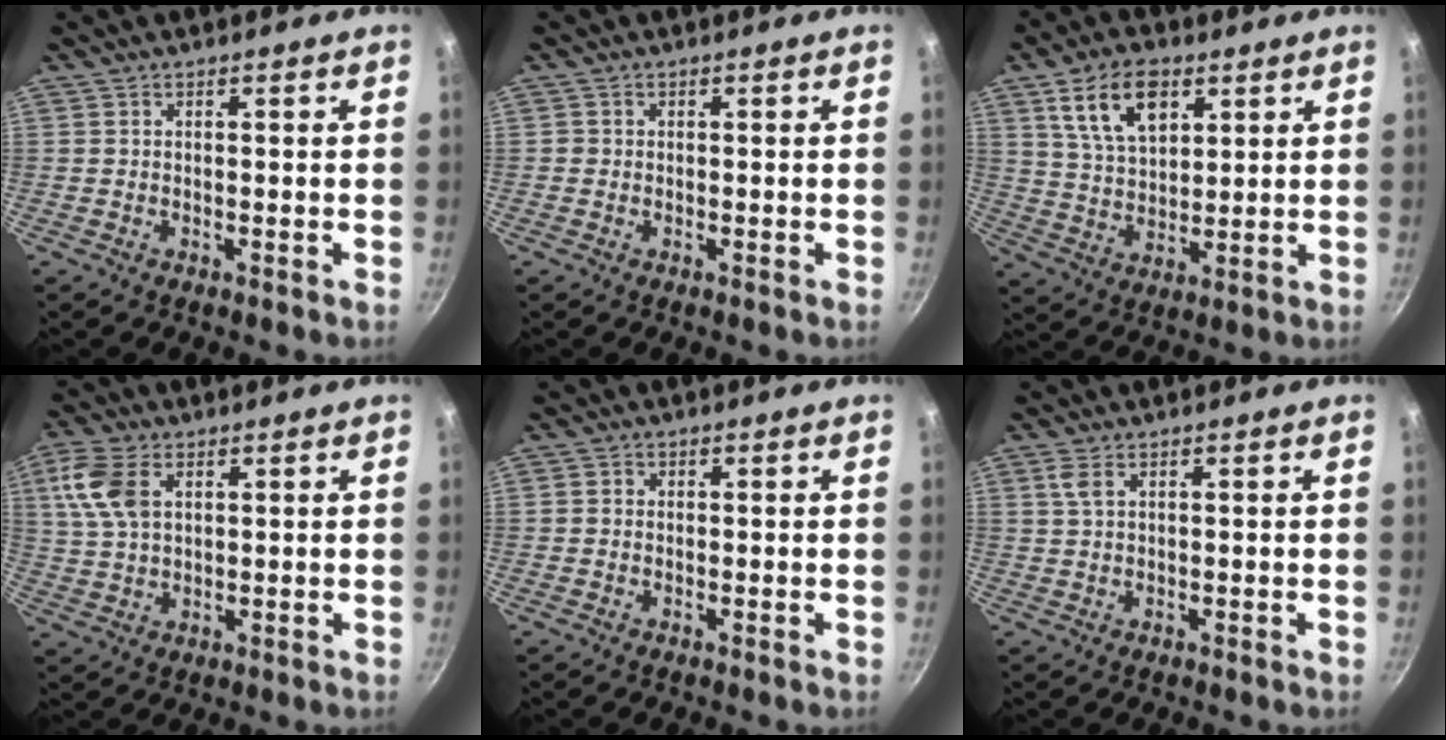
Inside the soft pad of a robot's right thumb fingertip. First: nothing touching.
{"total": 0.6, "force": [-0.1, 0.6, 0.1], "torque": [-0.001, 0.000, -0.005]}
{"total": 12.0, "force": [5.6, 6.9, 8.2], "torque": [-0.125, -0.016, 0.105]}
{"total": 9.0, "force": [2.9, 5.5, 6.5], "torque": [-0.135, 0.002, 0.054]}
{"total": 0.9, "force": [-0.2, 0.9, 0.3], "torque": [-0.003, 0.003, -0.006]}
{"total": 2.1, "force": [0.9, 0.8, 1.7], "torque": [-0.036, -0.001, 0.020]}